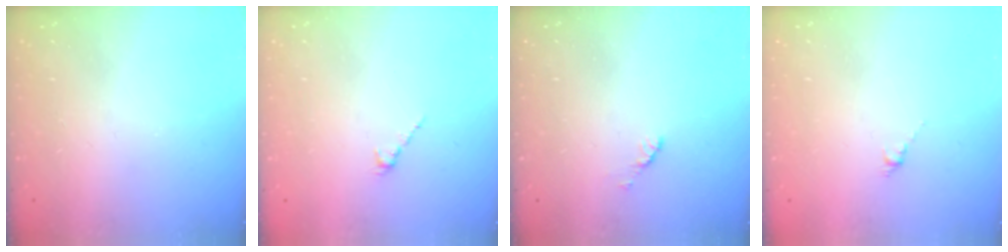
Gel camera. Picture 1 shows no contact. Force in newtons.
{"total": 1.3, "press": 1.2, "slide": 0.5}
{"total": 2.8, "press": 2.7, "slide": 0.4}
{"total": 0.0}